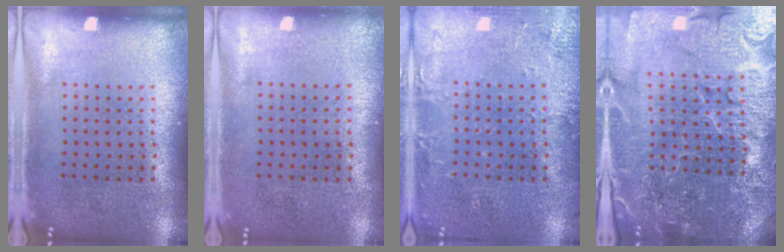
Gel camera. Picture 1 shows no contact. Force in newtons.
{"total": 0.0}
{"total": 2.8, "press": 2.8, "slide": 0.4}
{"total": 5.7, "press": 5.2, "slide": 2.3}